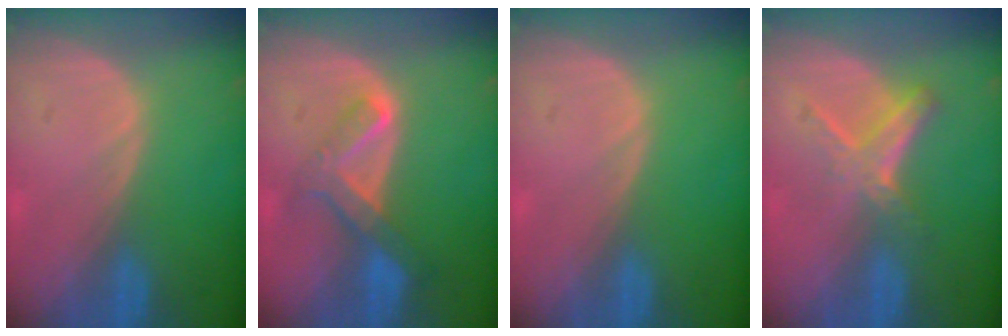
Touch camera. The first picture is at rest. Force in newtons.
{"total": 6.8, "press": 5.8, "slide": 3.5}
{"total": 0.0}
{"total": 5.8, "press": 5.2, "slide": 2.5}